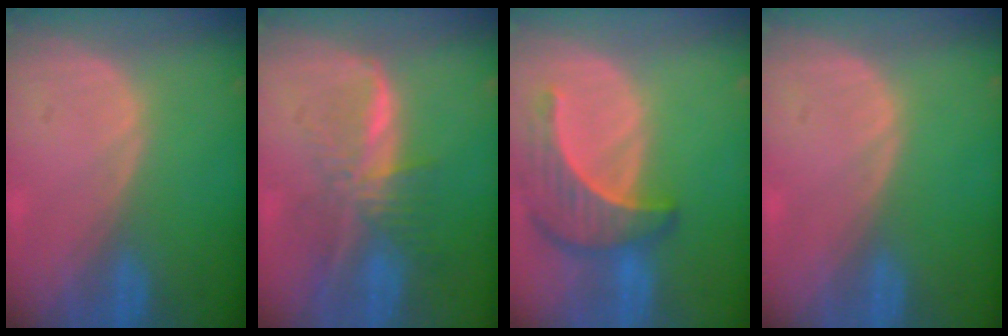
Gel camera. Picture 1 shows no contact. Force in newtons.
{"total": 8.0, "press": 6.7, "slide": 4.3}
{"total": 7.6, "press": 7.3, "slide": 1.9}
{"total": 0.0}